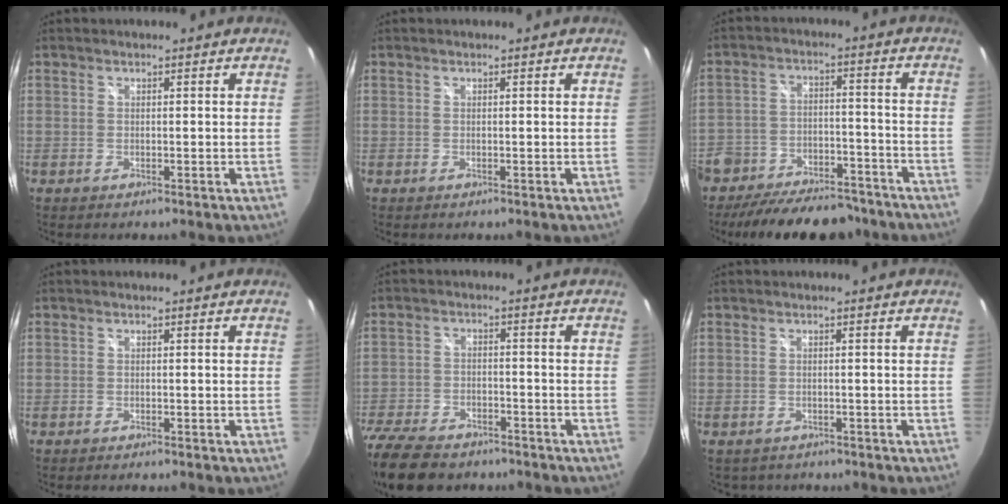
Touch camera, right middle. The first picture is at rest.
{"total": 0.0}
{"total": 19.8, "force": [-15.4, 9.3, 8.2], "torque": [-0.190, 0.005, -0.212]}
{"total": 0.8, "force": [-0.7, 0.1, 0.2], "torque": [-0.005, -0.006, -0.014]}
{"total": 16.1, "force": [-12.4, 7.4, 7.2], "torque": [-0.195, -0.030, -0.214]}
{"total": 2.3, "force": [-1.7, 1.5, 0.4], "torque": [-0.013, -0.008, -0.022]}